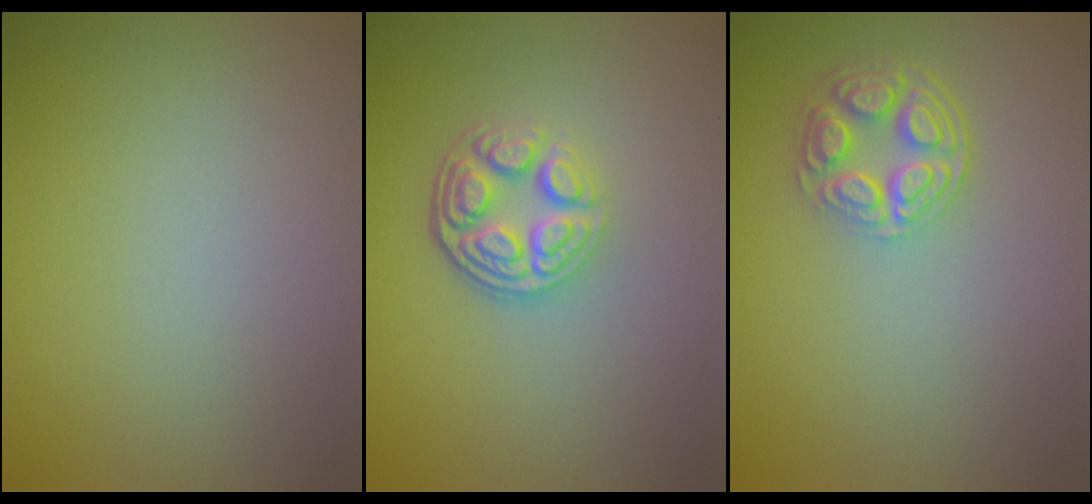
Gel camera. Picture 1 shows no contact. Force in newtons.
{"total": 4.5, "press": 3.3, "slide": 3.1}
{"total": 4.5, "press": 3.3, "slide": 3.0}